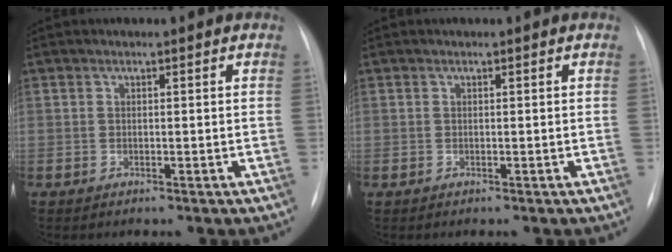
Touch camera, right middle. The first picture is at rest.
{"total": 0.0}